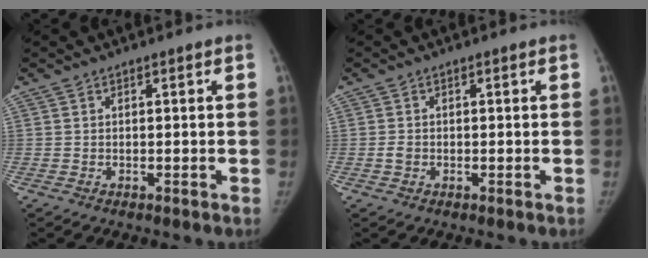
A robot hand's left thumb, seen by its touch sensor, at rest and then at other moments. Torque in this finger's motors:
{"motor_torque": [-0.47, 0.03, 0.30, -0.49, 0.00]}